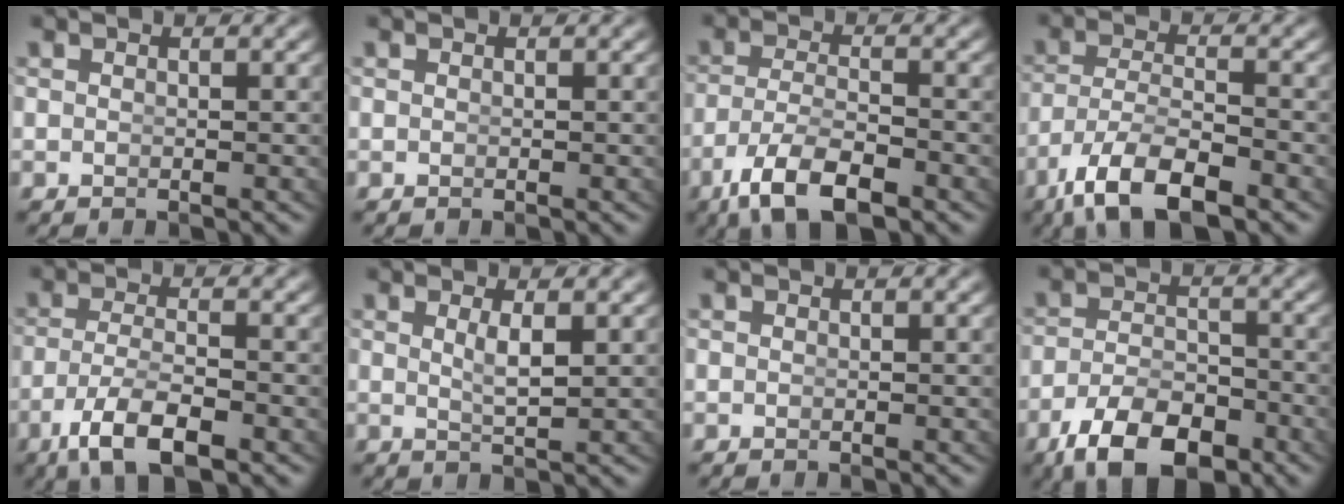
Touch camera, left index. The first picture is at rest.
{"total": 0.0}
{"total": 6.2, "force": [-4.0, 2.0, 4.3], "torque": [-0.079, -0.024, -0.050]}
{"total": 6.9, "force": [-4.4, 2.5, 4.7], "torque": [-0.094, -0.033, -0.052]}
{"total": 5.7, "force": [-3.6, 1.5, 4.2], "torque": [-0.078, -0.023, -0.044]}
{"total": 2.0, "force": [0.6, -0.3, 1.9], "torque": [-0.034, -0.016, 0.021]}
{"total": 0.0}
{"total": 7.8, "force": [-5.2, 3.4, 4.6], "torque": [-0.065, -0.028, -0.072]}